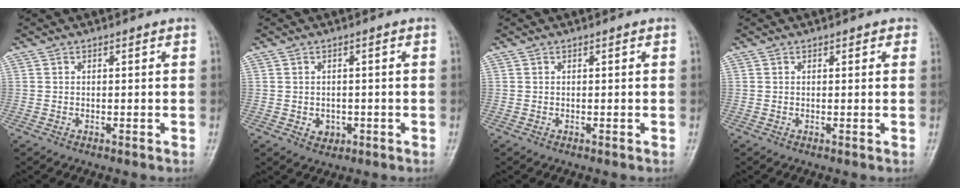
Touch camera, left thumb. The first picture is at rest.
{"total": 2.5, "force": [-0.6, 2.1, 1.2], "torque": [-0.008, 0.002, -0.002]}
{"total": 0.0}
{"total": 1.1, "force": [0.6, 0.7, 0.7], "torque": [0.003, 0.000, 0.003]}